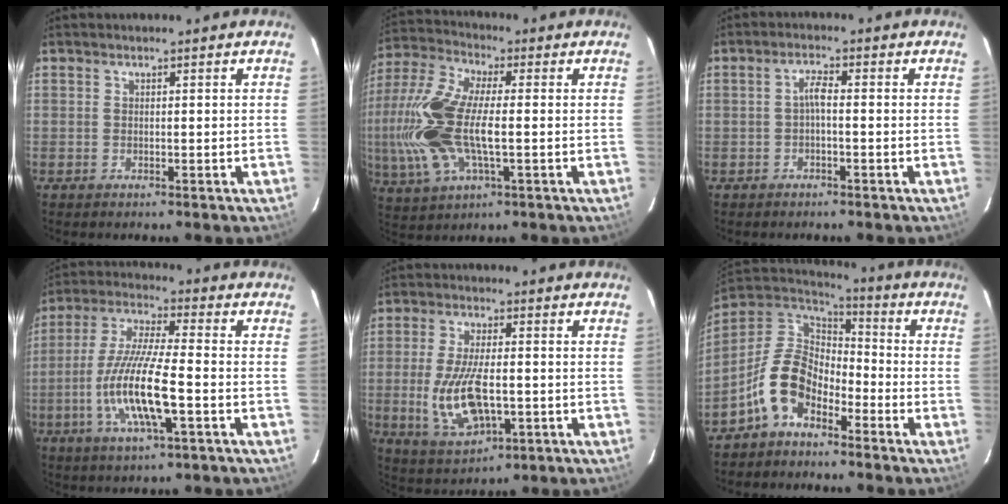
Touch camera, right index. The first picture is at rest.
{"total": 17.9, "force": [-1.7, 7.4, 16.2], "torque": [-0.357, 0.002, -0.036]}
{"total": 2.1, "force": [-0.7, 0.4, 1.9], "torque": [-0.040, 0.008, -0.013]}
{"total": 14.0, "force": [-4.1, 2.1, 13.2], "torque": [-0.271, -0.008, -0.079]}
{"total": 12.0, "force": [-2.1, 5.0, 10.7], "torque": [-0.220, -0.011, -0.029]}
{"total": 11.3, "force": [-6.3, 7.0, 6.3], "torque": [-0.136, 0.025, -0.127]}